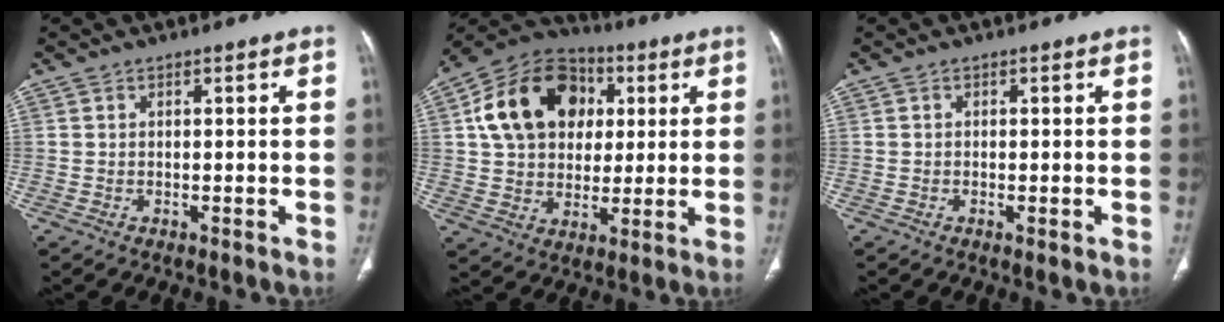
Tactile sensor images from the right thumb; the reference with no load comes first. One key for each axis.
{"total": 18.5, "fx": 4.6, "fy": 14.2, "fz": 11.0, "tx": -0.169, "ty": 0.012, "tz": 0.074}
{"total": 0.8, "fx": -0.3, "fy": 0.2, "fz": 0.7, "tx": -0.018, "ty": -0.004, "tz": -0.005}